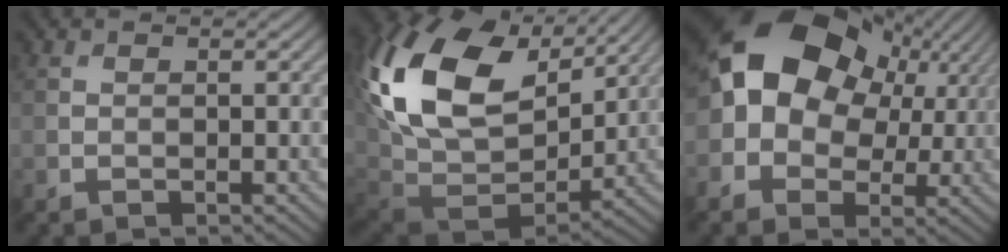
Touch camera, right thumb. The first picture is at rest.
{"total": 21.4, "force": [7.1, 14.6, 13.9], "torque": [-0.327, 0.011, 0.157]}
{"total": 15.2, "force": [3.3, 11.5, 9.3], "torque": [-0.178, 0.012, 0.057]}